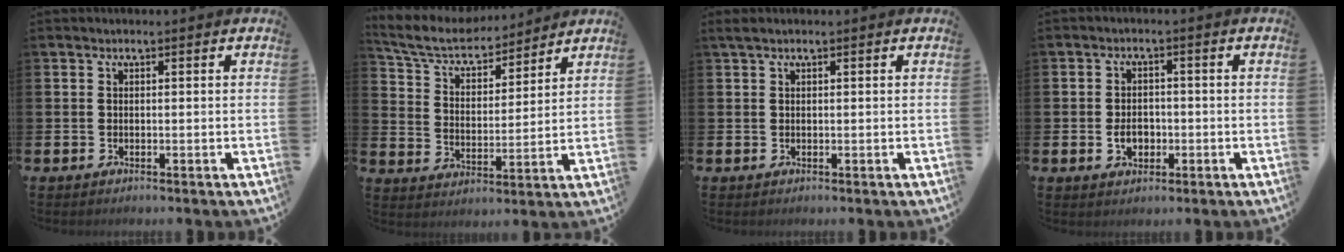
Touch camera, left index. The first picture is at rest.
{"total": 7.4, "force": [6.9, 2.1, 1.9], "torque": [-0.075, -0.046, 0.120]}
{"total": 0.8, "force": [0.5, 0.1, 0.7], "torque": [-0.017, 0.005, 0.009]}
{"total": 3.1, "force": [-0.9, 2.3, 1.9], "torque": [-0.018, -0.004, -0.024]}